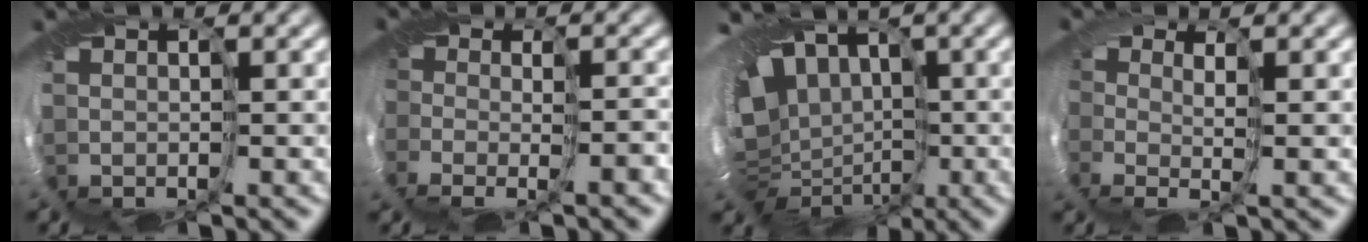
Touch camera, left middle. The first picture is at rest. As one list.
[{"total": 2.6, "force": [-2.4, 0.6, 0.7], "torque": [0.017, -0.030, -0.051]}, {"total": 13.9, "force": [-0.4, 10.3, 9.4], "torque": [-0.146, -0.004, -0.028]}, {"total": 1.3, "force": [-0.5, -1.1, -0.4], "torque": [0.025, -0.019, -0.020]}]